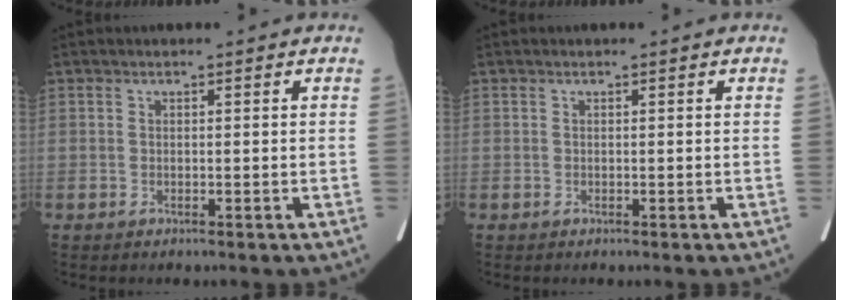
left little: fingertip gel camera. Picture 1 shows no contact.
{"total": 0.0}